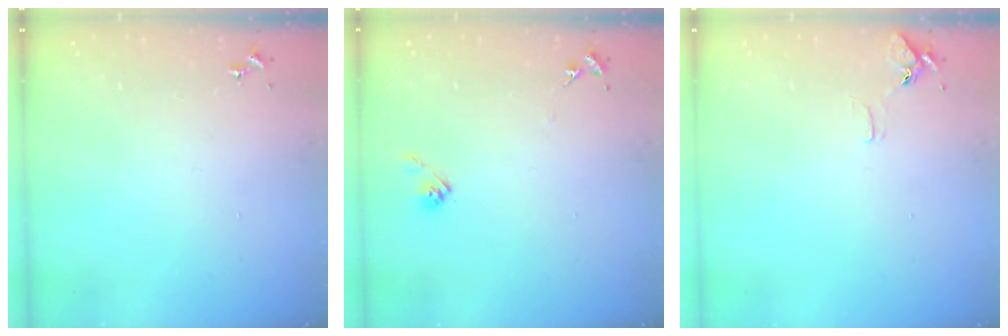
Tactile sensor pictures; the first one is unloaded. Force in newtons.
{"total": 6.2, "press": 6.2, "slide": 0.5}
{"total": 6.2, "press": 6.1, "slide": 0.6}